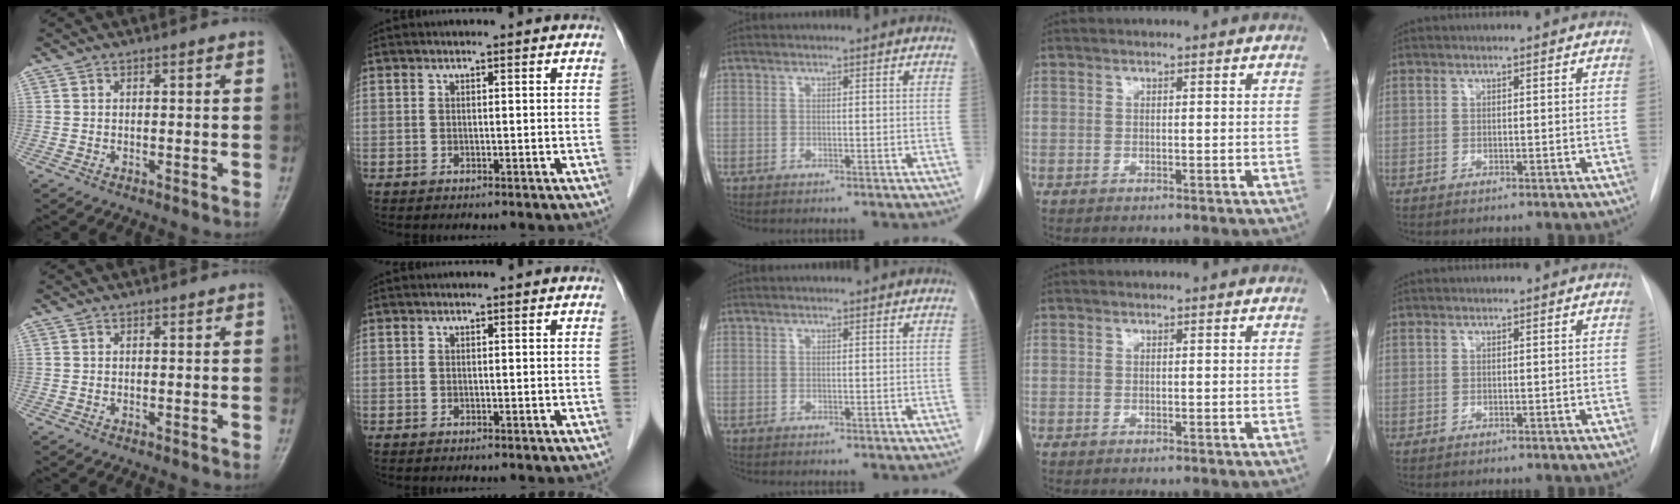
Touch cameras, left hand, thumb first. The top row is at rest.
{}